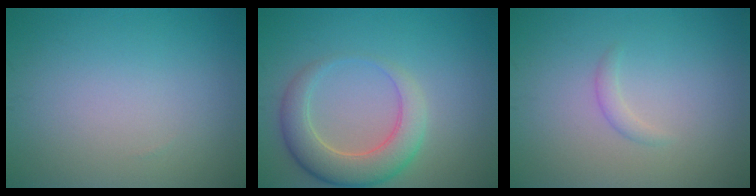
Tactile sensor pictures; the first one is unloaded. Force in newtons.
{"total": 5.3, "press": 5.3, "slide": 0.6}
{"total": 1.0, "press": 1.0, "slide": 0.0}